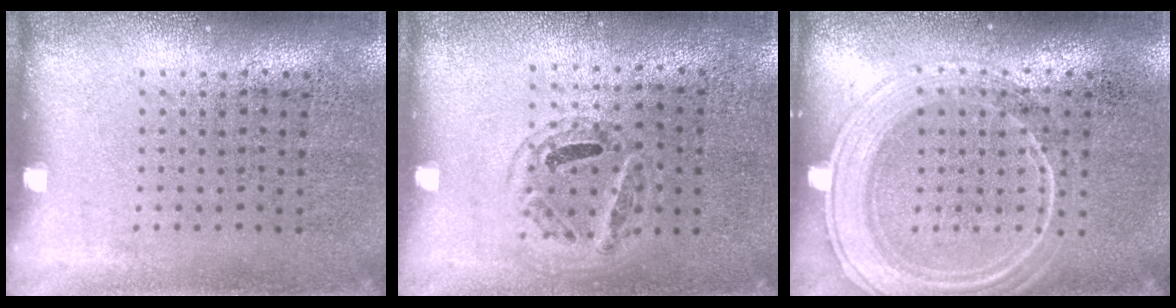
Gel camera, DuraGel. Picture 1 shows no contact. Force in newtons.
{"total": 0.9, "press": 0.8, "slide": 0.4}
{"total": 3.1, "press": 3.1, "slide": 0.5}